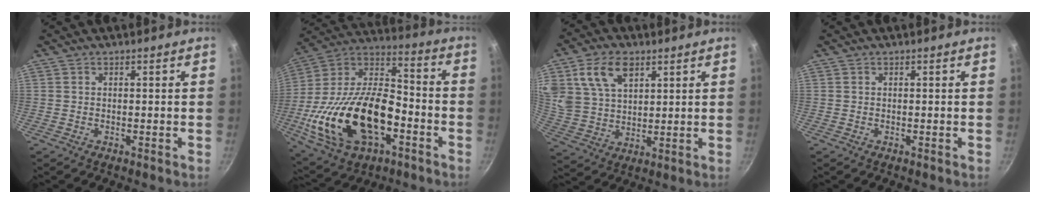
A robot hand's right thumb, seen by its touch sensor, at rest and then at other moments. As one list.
[{"total": 28.2, "force": [-7.9, 16.0, 21.8], "torque": [-0.403, 0.042, -0.141]}, {"total": 12.3, "force": [5.7, 8.0, 7.5], "torque": [-0.124, -0.012, 0.113]}, {"total": 0.0}]